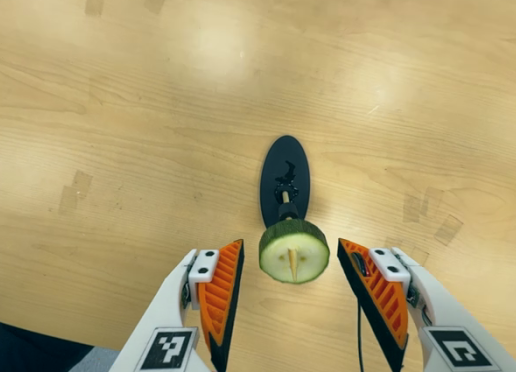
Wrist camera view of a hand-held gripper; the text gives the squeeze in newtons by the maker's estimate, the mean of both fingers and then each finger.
{"total": 0.0}